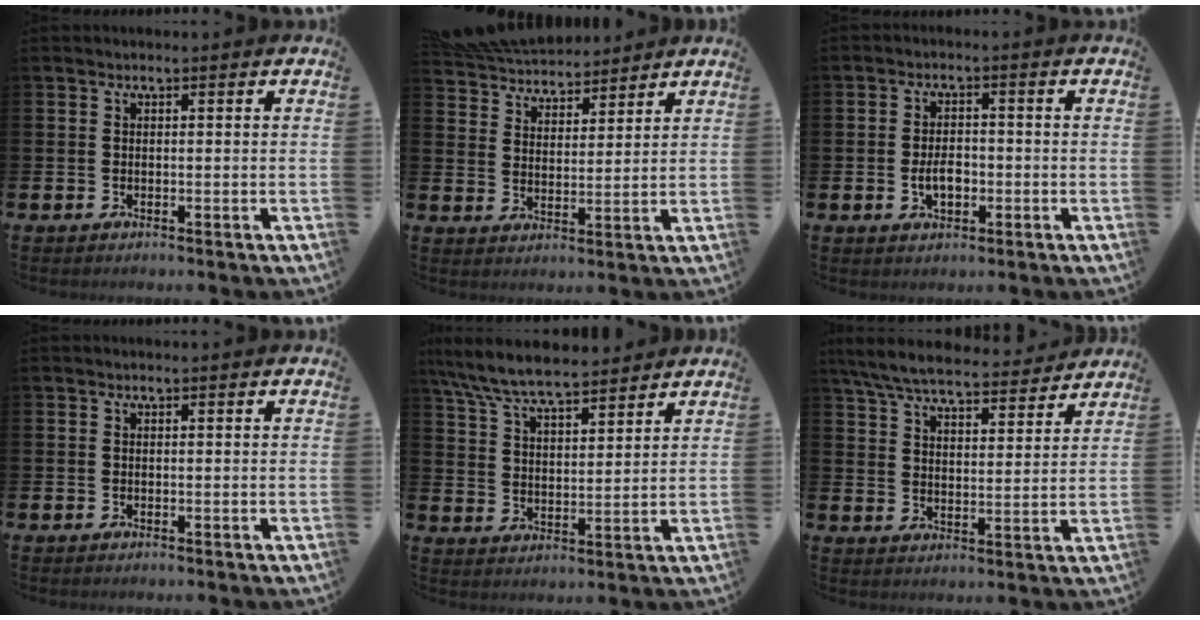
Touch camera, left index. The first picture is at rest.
{"total": 6.4, "force": [6.3, 1.2, 0.1], "torque": [-0.032, -0.034, 0.115]}
{"total": 3.3, "force": [-0.8, 2.0, 2.5], "torque": [-0.035, -0.002, -0.018]}
{"total": 0.0}
{"total": 8.1, "force": [7.6, 1.1, 2.5], "torque": [-0.076, -0.039, 0.137]}
{"total": 7.5, "force": [7.0, 1.2, 2.4], "torque": [-0.074, -0.041, 0.122]}